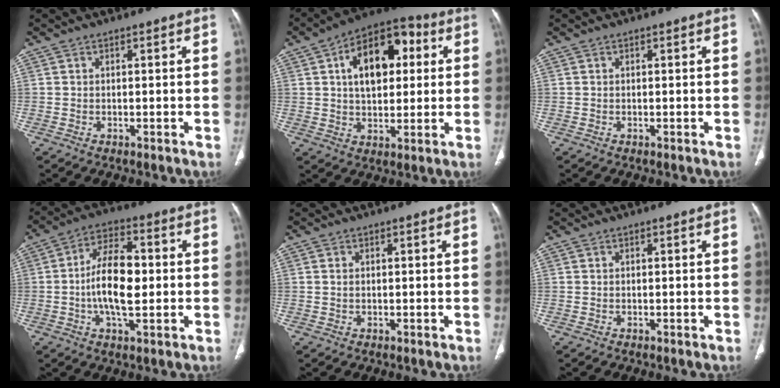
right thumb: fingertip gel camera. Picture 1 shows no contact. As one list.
[{"total": 15.9, "force": [3.9, 9.4, 12.1], "torque": [-0.152, 0.020, 0.055]}, {"total": 0.0}, {"total": 12.1, "force": [-0.7, 5.7, 10.7], "torque": [-0.185, 0.014, -0.017]}, {"total": 0.7, "force": [0.2, 0.5, 0.5], "torque": [-0.007, 0.003, 0.004]}, {"total": 0.0}]